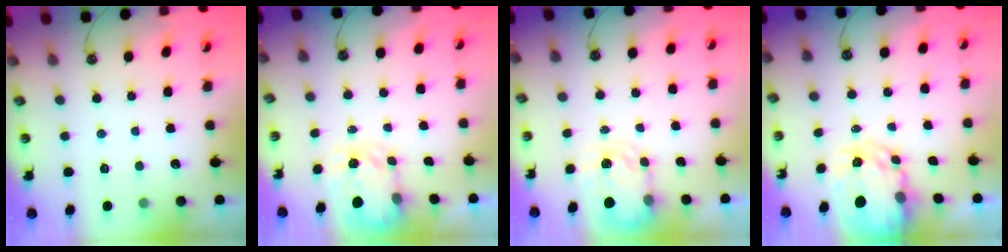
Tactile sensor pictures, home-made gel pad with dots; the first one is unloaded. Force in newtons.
{"total": 3.6, "press": 3.6, "slide": 0.5}
{"total": 4.9, "press": 4.9, "slide": 0.1}
{"total": 5.8, "press": 5.8, "slide": 0.2}